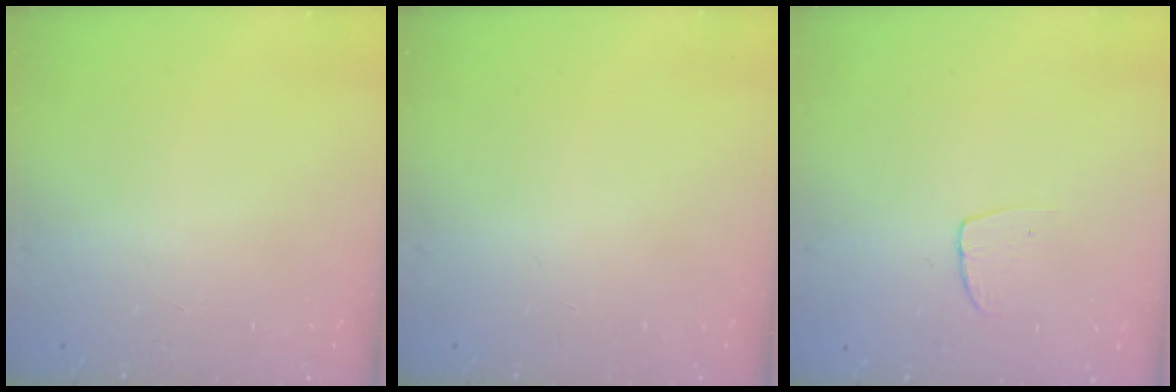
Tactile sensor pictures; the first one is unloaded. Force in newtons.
{"total": 0.0}
{"total": 4.9, "press": 4.8, "slide": 0.4}